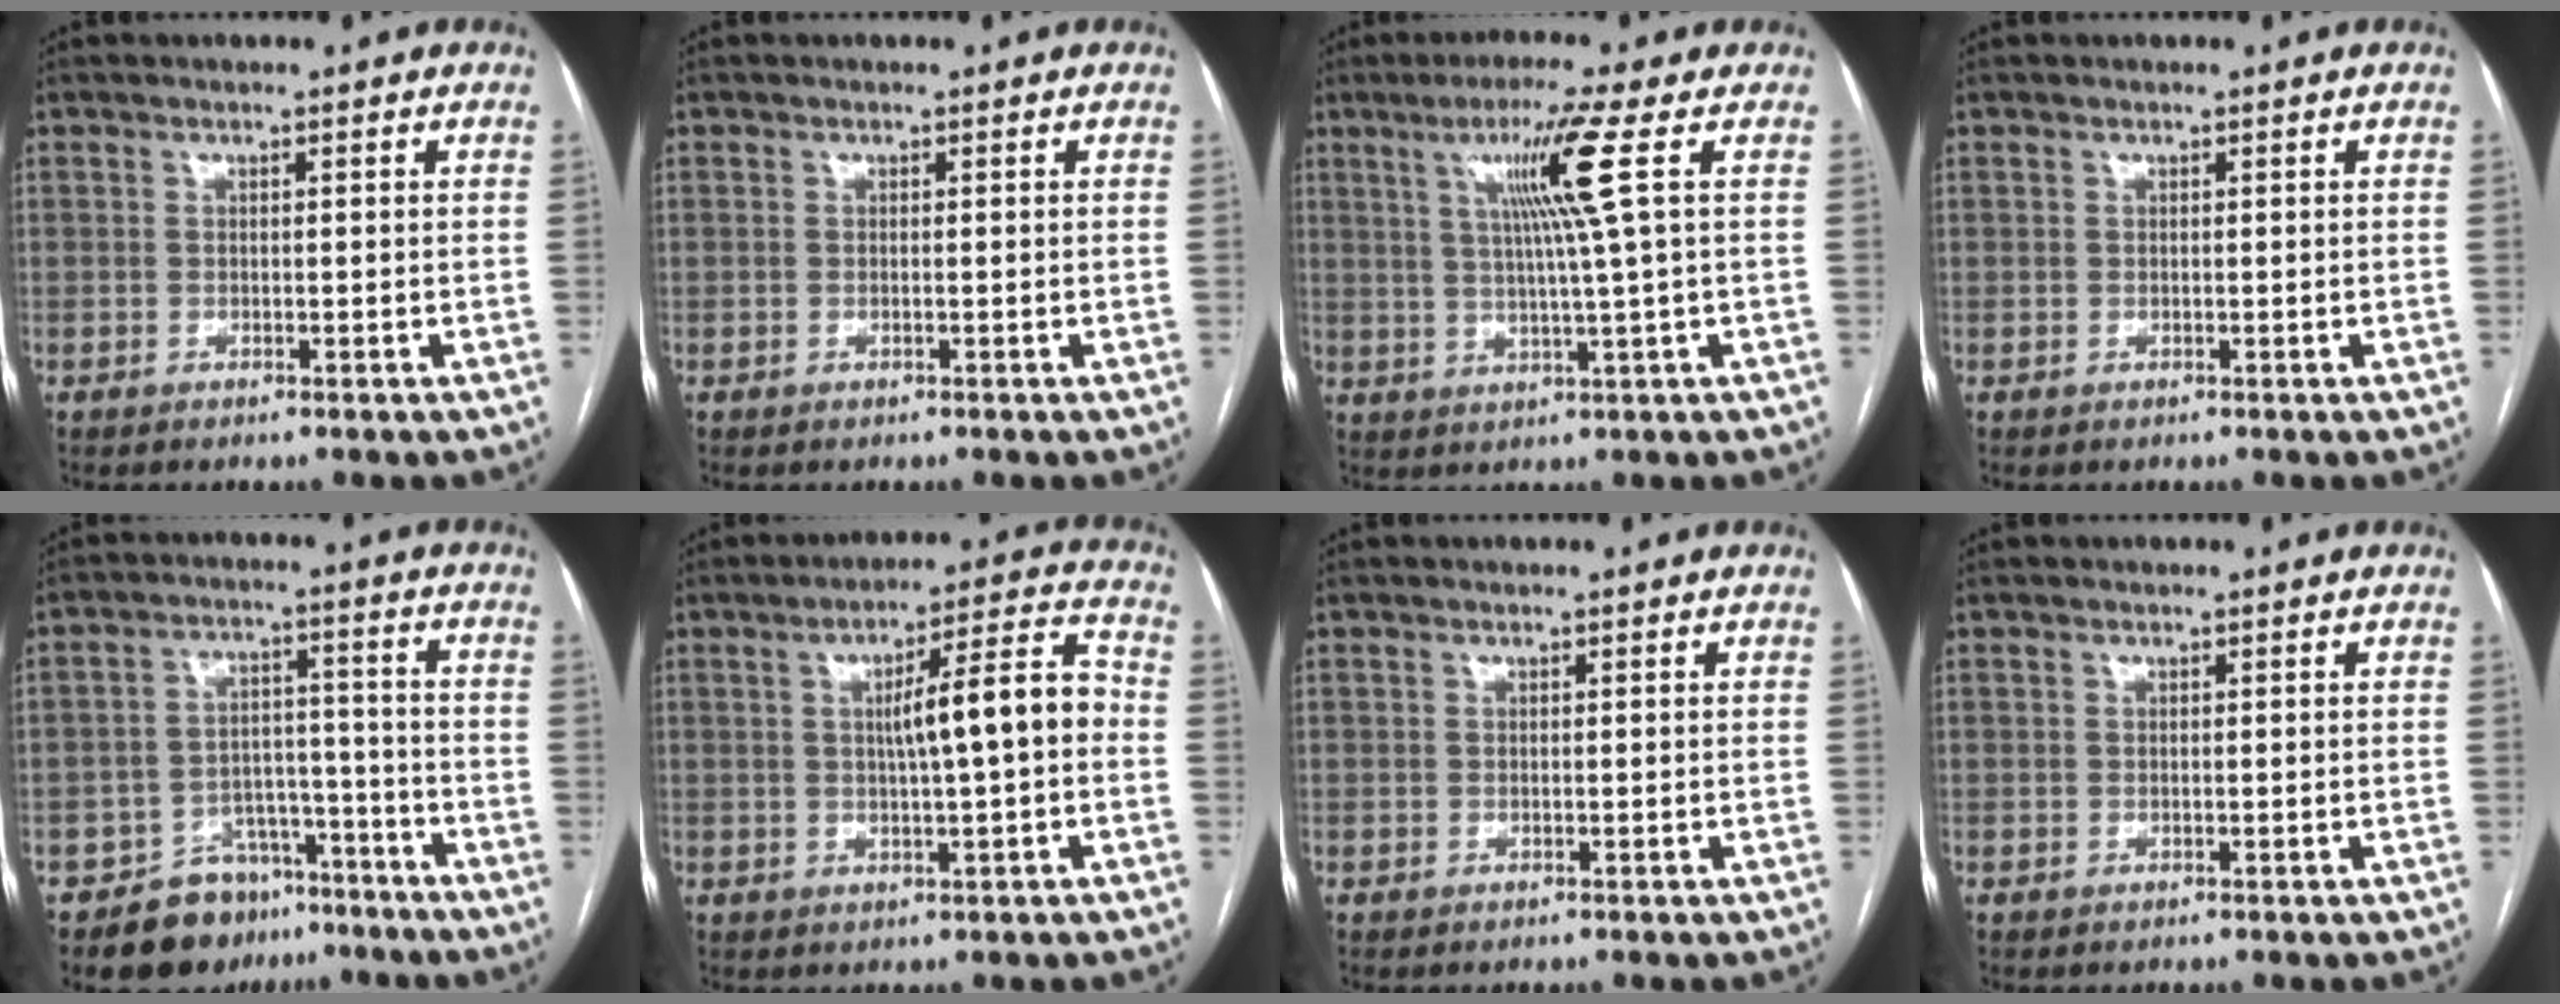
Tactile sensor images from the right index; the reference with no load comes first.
{"total": 0.0}
{"total": 8.4, "force": [2.7, -2.2, 7.6], "torque": [-0.137, 0.001, 0.054]}
{"total": 0.0}
{"total": 9.8, "force": [-7.1, 6.2, 2.5], "torque": [-0.026, 0.036, -0.106]}
{"total": 9.4, "force": [0.0, 0.8, 9.4], "torque": [-0.139, 0.023, -0.001]}
{"total": 0.0}
{"total": 0.0}